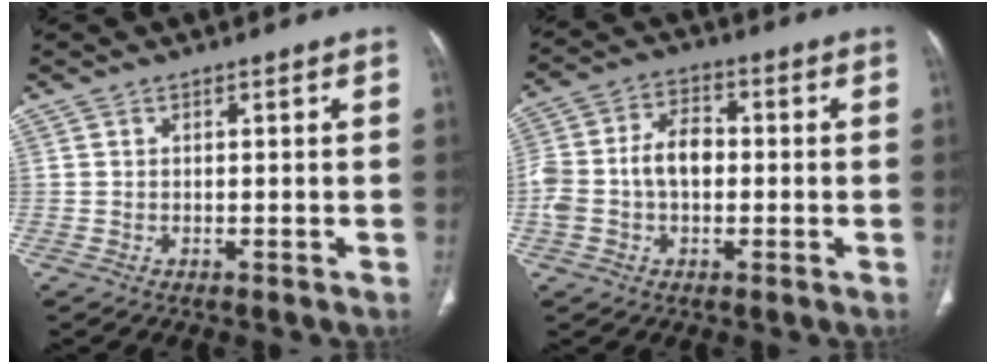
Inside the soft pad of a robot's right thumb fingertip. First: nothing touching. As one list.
[{"total": 9.9, "force": [-0.7, 6.6, 7.4], "torque": [-0.147, 0.031, -0.017]}]